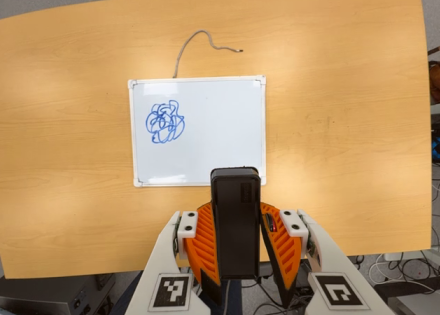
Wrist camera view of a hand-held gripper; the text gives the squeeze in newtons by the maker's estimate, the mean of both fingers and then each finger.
{"total": 6.0, "left": 5.9, "right": 6.1}